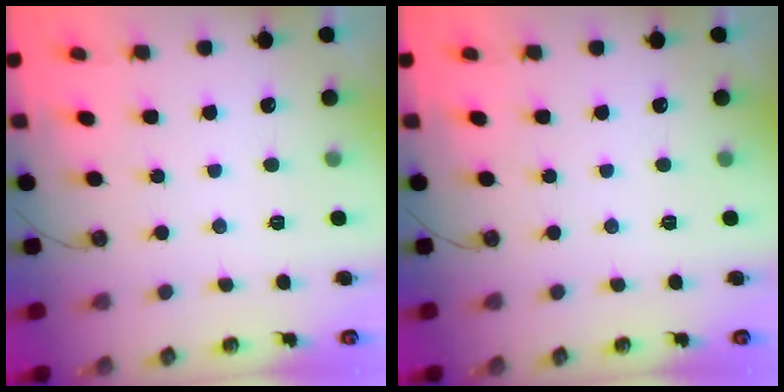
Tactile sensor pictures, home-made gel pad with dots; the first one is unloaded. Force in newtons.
{"total": 0.0}